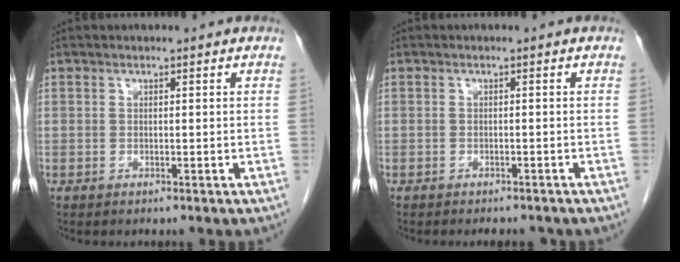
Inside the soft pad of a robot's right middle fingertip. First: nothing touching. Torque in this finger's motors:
{"motor_torque": [0.03, -0.02, 0.00, 0.00]}